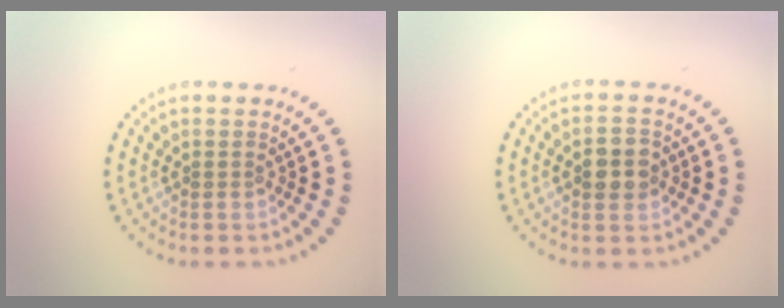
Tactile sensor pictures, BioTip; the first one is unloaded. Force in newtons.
{"total": 3.1, "press": 3.1, "slide": 0.1}